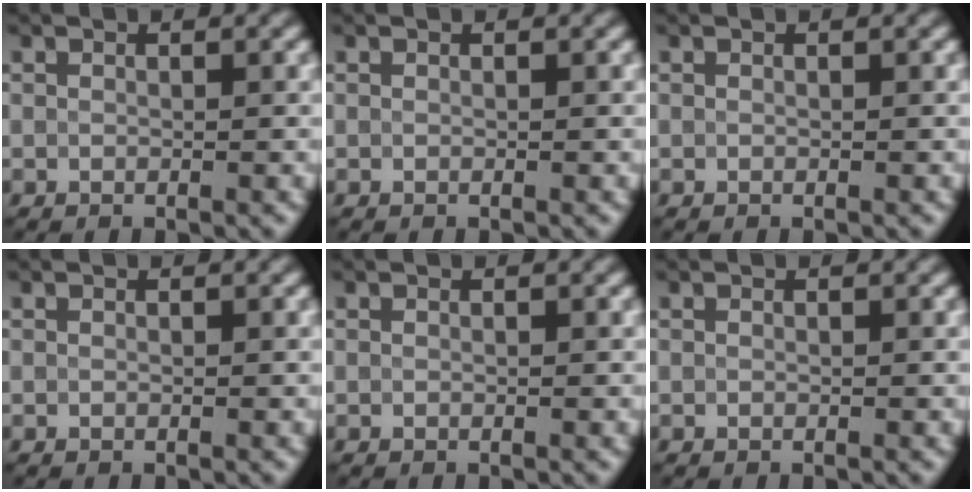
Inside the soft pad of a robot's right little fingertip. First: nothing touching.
{"total": 0.0}
{"total": 0.0}
{"total": 0.0}
{"total": 0.0}
{"total": 0.0}